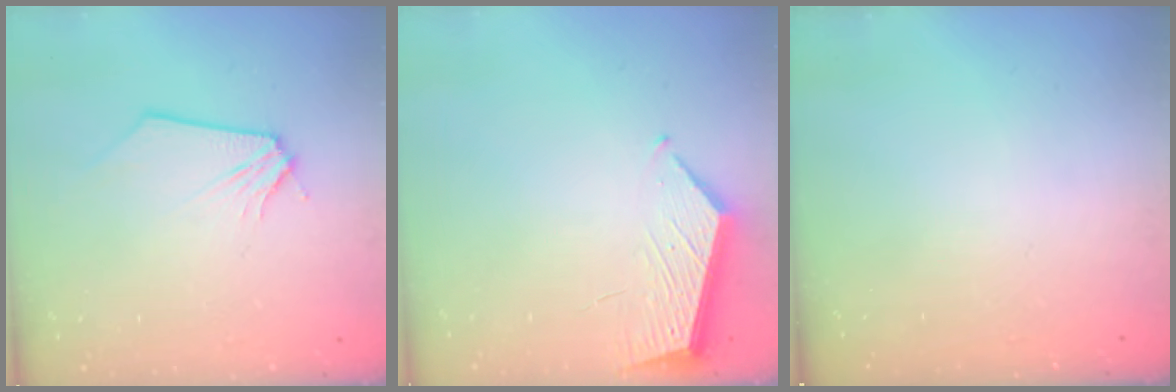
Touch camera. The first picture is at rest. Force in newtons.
{"total": 5.0, "press": 5.0, "slide": 0.2}
{"total": 0.0}